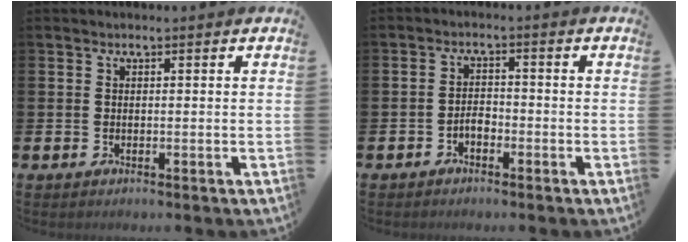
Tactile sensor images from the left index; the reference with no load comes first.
{"total": 2.1, "force": [-1.3, 1.1, 1.2], "torque": [-0.023, 0.007, -0.027]}